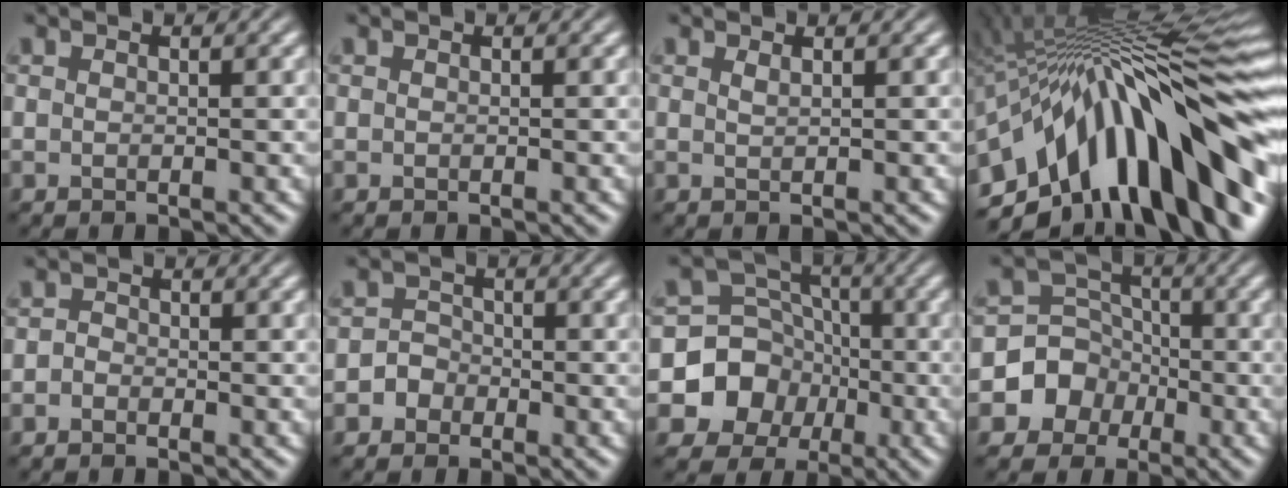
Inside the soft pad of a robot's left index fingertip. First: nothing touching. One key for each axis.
{"total": 0.0}
{"total": 0.5, "fx": 0.4, "fy": 0.2, "fz": 0.3, "tx": 0.000, "ty": -0.001, "tz": 0.007}
{"total": 16.0, "fx": -4.4, "fy": 6.2, "fz": 14.1, "tx": -0.188, "ty": 0.048, "tz": -0.081}
{"total": 0.6, "fx": -0.5, "fy": 0.2, "fz": -0.2, "tx": 0.000, "ty": -0.002, "tz": -0.007}
{"total": 1.3, "fx": -0.9, "fy": 1.0, "fz": -0.2, "tx": 0.006, "ty": 0.006, "tz": -0.012}
{"total": 6.0, "fx": -2.2, "fy": 5.5, "fz": 1.0, "tx": 0.003, "ty": 0.006, "tz": -0.062}
{"total": 4.7, "fx": -2.1, "fy": 4.3, "fz": 0.2, "tx": 0.024, "ty": 0.007, "tz": -0.059}